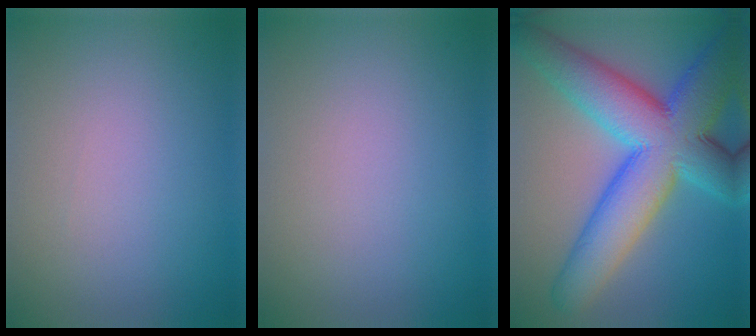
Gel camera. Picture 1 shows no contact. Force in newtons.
{"total": 0.0}
{"total": 12.9, "press": 12.9, "slide": 0.4}